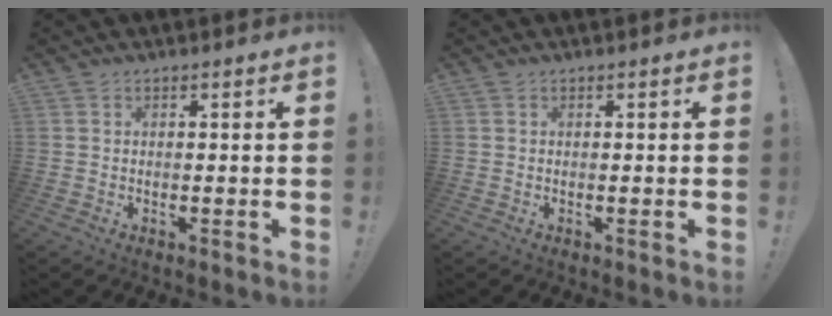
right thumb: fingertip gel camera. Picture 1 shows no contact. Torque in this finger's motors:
{"motor_torque": [0.01, 0.01, 0.13, -0.07, 0.00]}